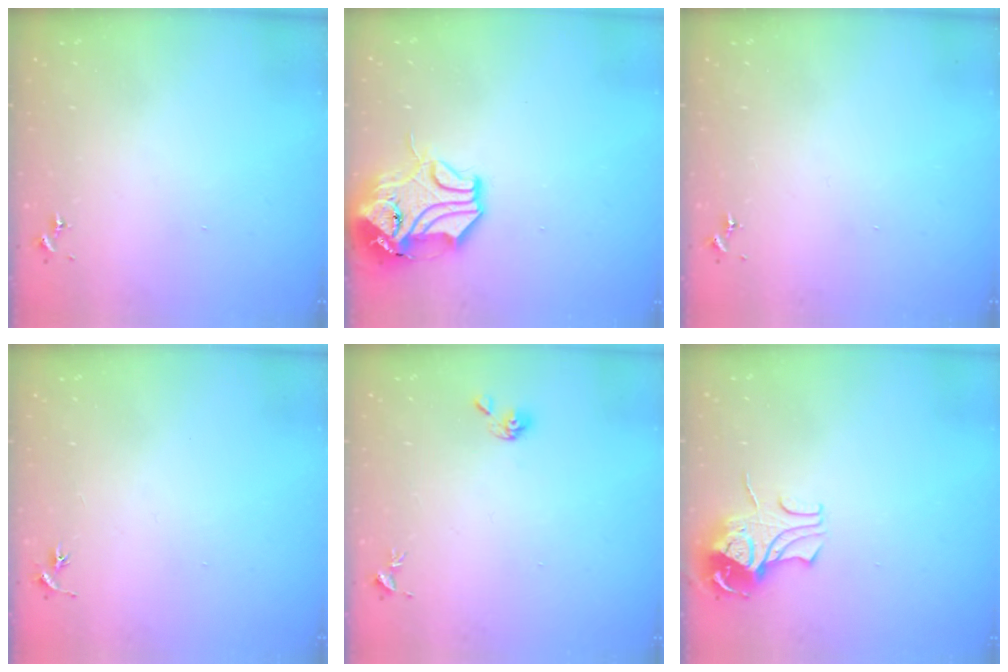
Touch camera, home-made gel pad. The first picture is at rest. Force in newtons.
{"total": 13.7, "press": 13.5, "slide": 1.8}
{"total": 0.0}
{"total": 3.0, "press": 3.0, "slide": 0.3}
{"total": 5.2, "press": 5.1, "slide": 0.7}
{"total": 8.9, "press": 8.9, "slide": 0.9}